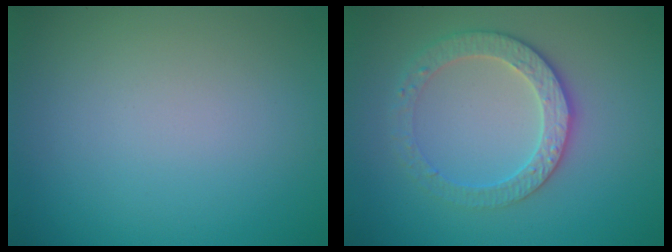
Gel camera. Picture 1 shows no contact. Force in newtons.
{"total": 3.4, "press": 3.2, "slide": 0.8}